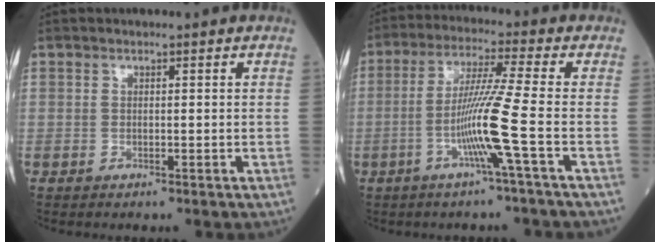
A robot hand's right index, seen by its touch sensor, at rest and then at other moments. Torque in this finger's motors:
{"motor_torque": [0.40, -0.21, 0.26, 0.21]}